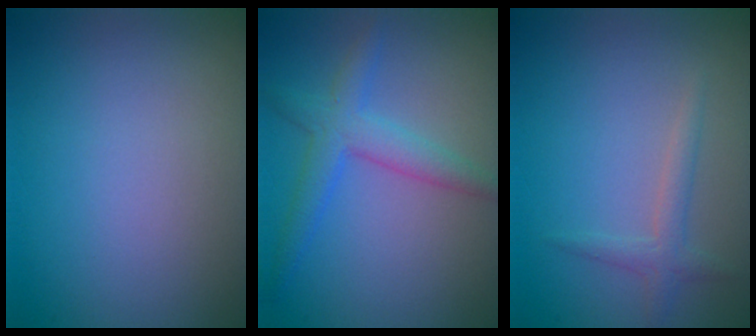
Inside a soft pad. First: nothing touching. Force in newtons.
{"total": 3.4, "press": 3.4, "slide": 0.1}
{"total": 1.6, "press": 1.6, "slide": 0.1}